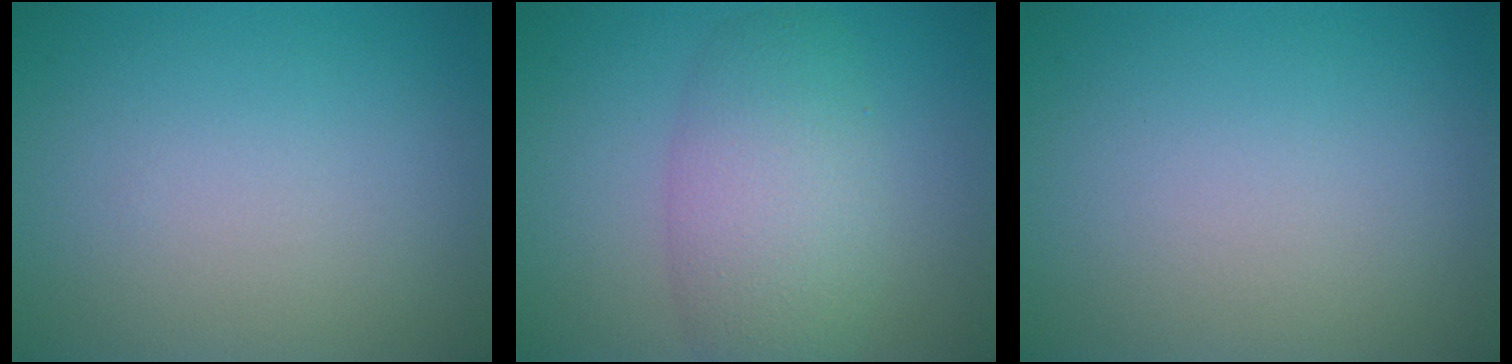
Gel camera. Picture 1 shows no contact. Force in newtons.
{"total": 5.5, "press": 5.5, "slide": 0.1}
{"total": 0.0}